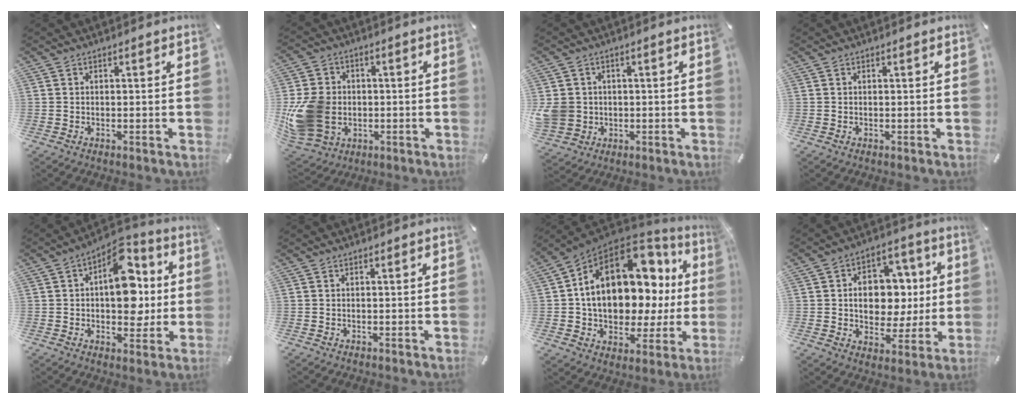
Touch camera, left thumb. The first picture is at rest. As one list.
[{"total": 15.9, "force": [-2.5, 13.1, 8.6], "torque": [-0.177, 0.016, -0.042]}, {"total": 6.4, "force": [0.0, 6.1, 1.8], "torque": [-0.063, 0.008, -0.001]}, {"total": 0.0}, {"total": 14.8, "force": [2.6, 9.2, 11.3], "torque": [-0.145, -0.020, 0.044]}, {"total": 0.0}, {"total": 19.5, "force": [4.0, 13.0, 14.0], "torque": [-0.219, -0.034, 0.068]}, {"total": 11.6, "force": [0.4, 9.7, 6.4], "torque": [-0.091, 0.007, 0.015]}]